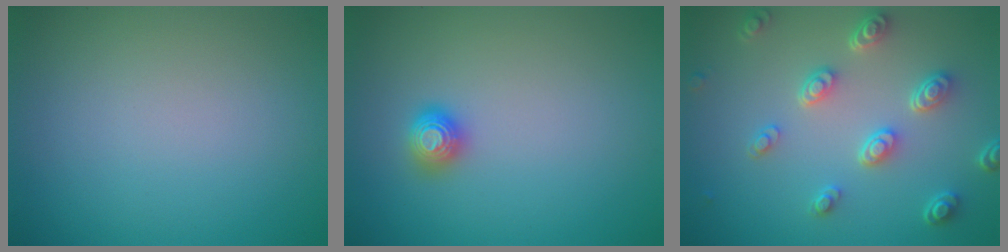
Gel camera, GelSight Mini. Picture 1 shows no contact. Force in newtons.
{"total": 1.4, "press": 1.4, "slide": 0.4}
{"total": 4.6, "press": 3.4, "slide": 3.0}